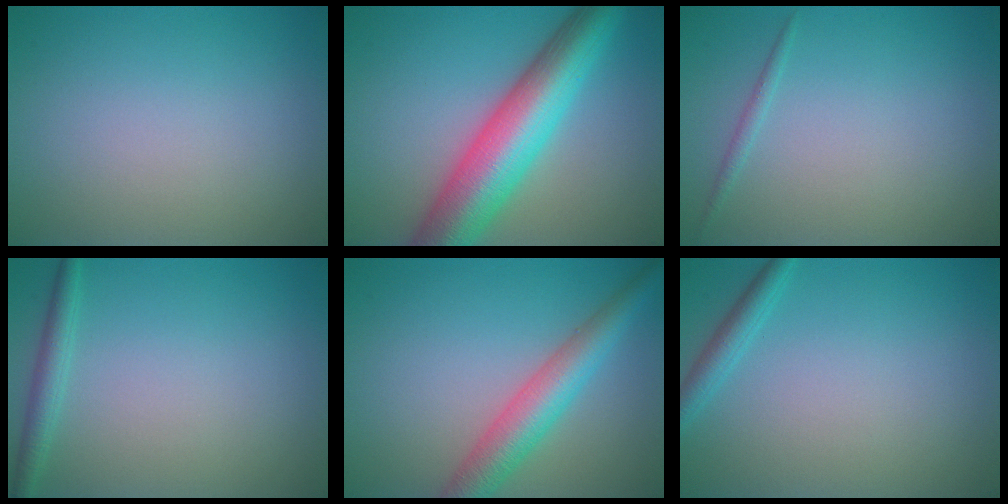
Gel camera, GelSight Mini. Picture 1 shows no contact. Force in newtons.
{"total": 10.0, "press": 10.0, "slide": 0.3}
{"total": 0.7, "press": 0.7, "slide": 0.0}
{"total": 1.8, "press": 1.8, "slide": 0.1}
{"total": 5.0, "press": 5.0, "slide": 0.2}
{"total": 1.8, "press": 1.8, "slide": 0.1}